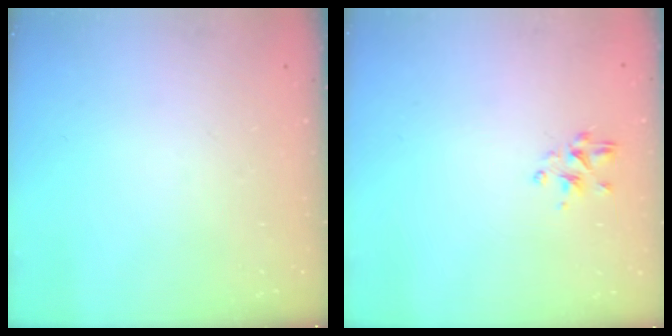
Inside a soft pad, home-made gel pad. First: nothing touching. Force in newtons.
{"total": 2.8, "press": 2.7, "slide": 0.8}